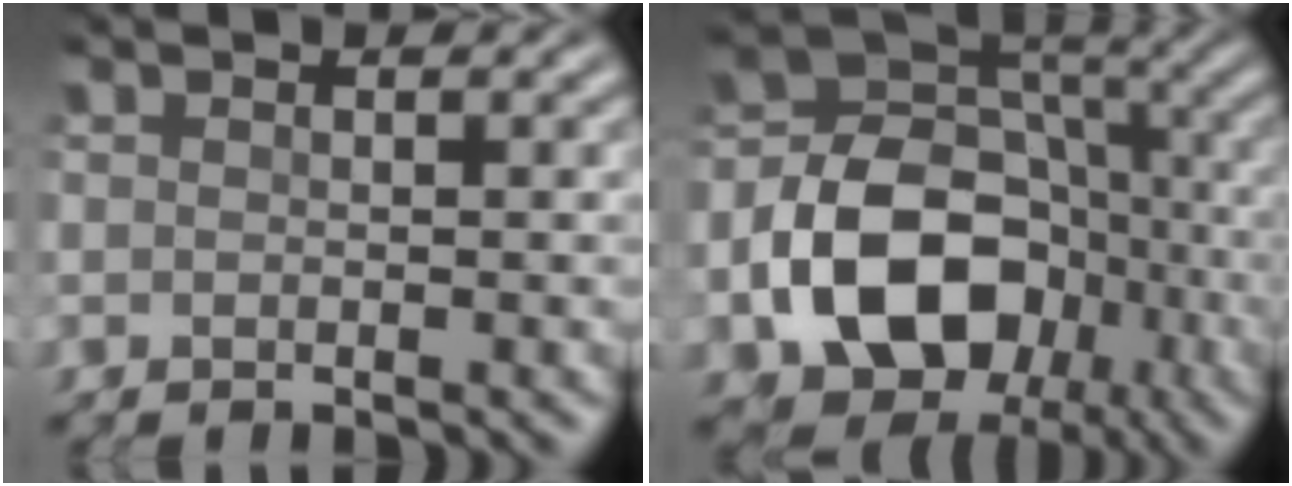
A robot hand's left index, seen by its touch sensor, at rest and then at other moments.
{"total": 12.5, "force": [-4.0, 9.1, 7.5], "torque": [-0.144, 0.003, -0.070]}